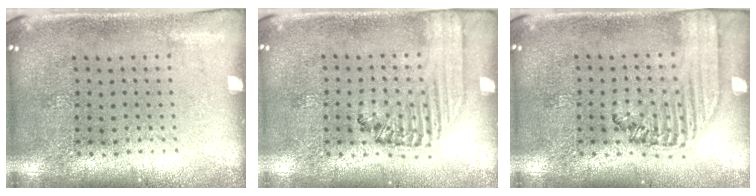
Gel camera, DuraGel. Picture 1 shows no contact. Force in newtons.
{"total": 1.4, "press": 1.2, "slide": 0.6}
{"total": 1.5, "press": 1.4, "slide": 0.6}